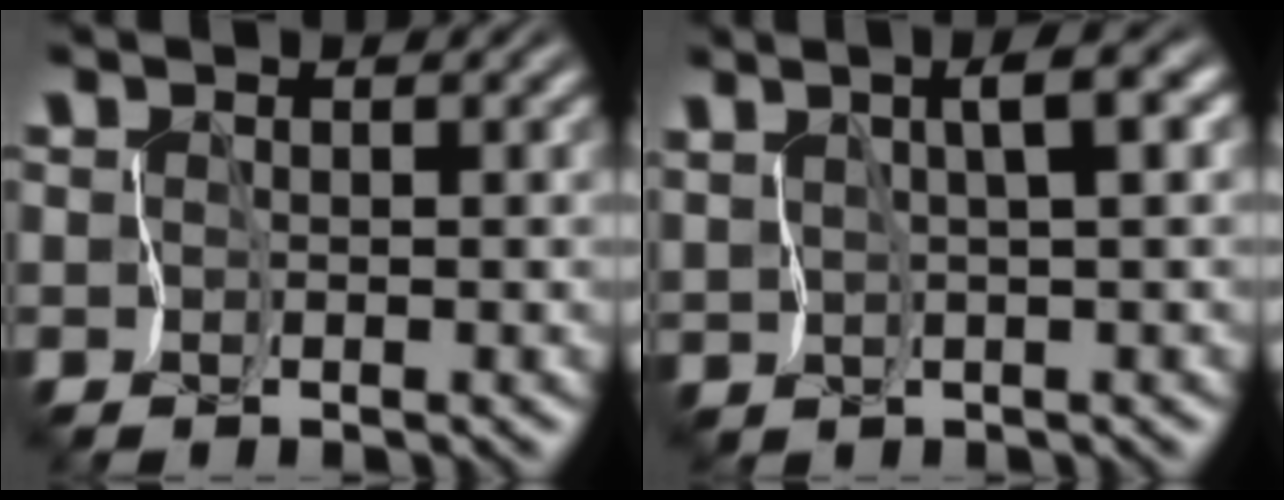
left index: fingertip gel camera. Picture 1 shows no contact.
{"total": 3.2, "force": [1.4, 0.4, 2.8], "torque": [-0.051, 0.011, 0.026]}